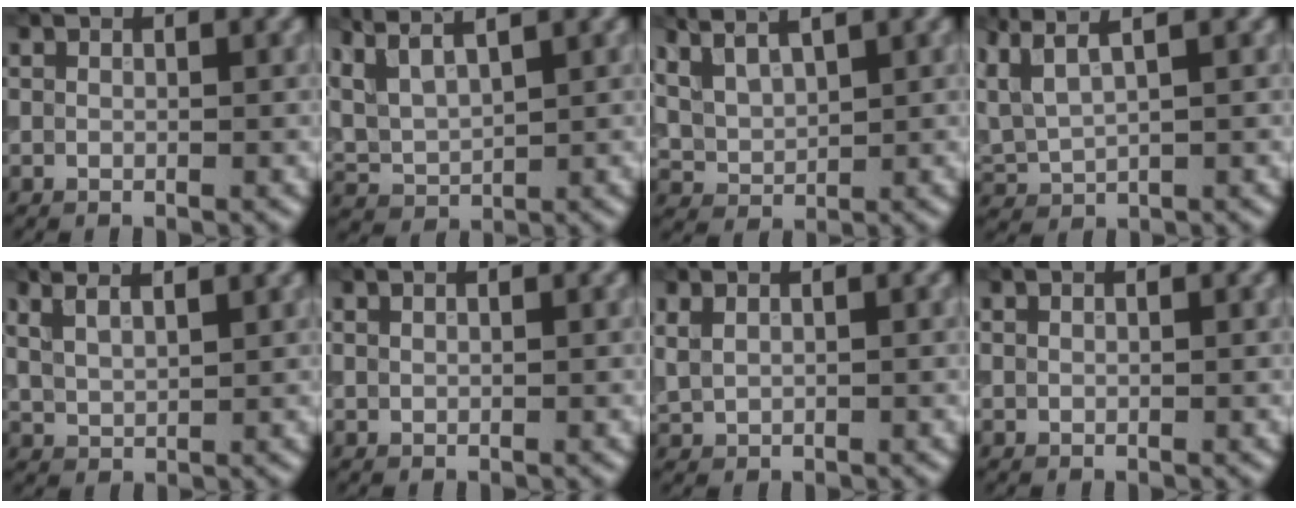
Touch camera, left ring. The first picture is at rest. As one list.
[{"total": 6.0, "force": [4.6, 1.8, 3.4], "torque": [-0.091, 0.023, 0.074]}, {"total": 5.1, "force": [3.8, 1.9, 2.9], "torque": [-0.070, 0.024, 0.059]}, {"total": 4.4, "force": [3.0, 1.2, 3.0], "torque": [-0.080, 0.016, 0.062]}, {"total": 4.3, "force": [3.2, 1.5, 2.5], "torque": [-0.043, 0.023, 0.040]}, {"total": 0.5, "force": [0.5, 0.2, 0.2], "torque": [-0.006, 0.000, 0.007]}, {"total": 1.1, "force": [0.7, 0.4, 0.6], "torque": [-0.016, 0.000, 0.021]}, {"total": 0.0}]